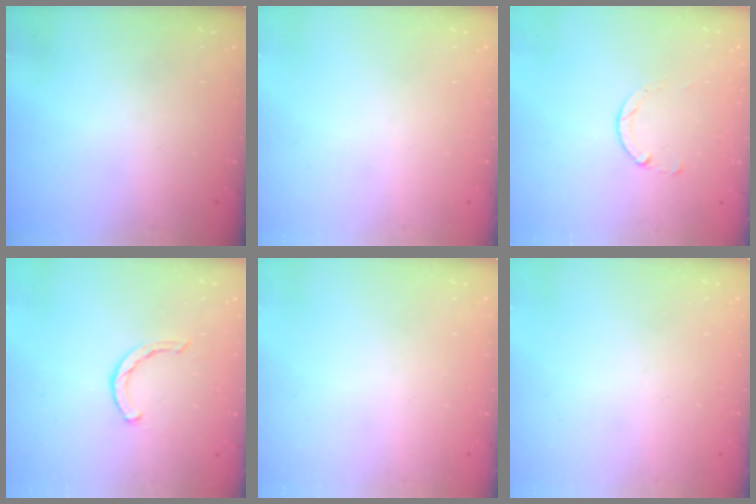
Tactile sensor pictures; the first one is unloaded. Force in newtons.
{"total": 0.0}
{"total": 1.8, "press": 1.8, "slide": 0.2}
{"total": 1.4, "press": 1.3, "slide": 0.3}
{"total": 0.0}
{"total": 0.0}